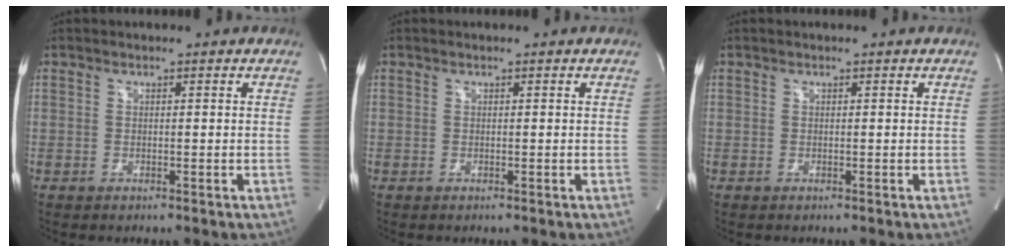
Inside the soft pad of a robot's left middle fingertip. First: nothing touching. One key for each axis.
{"total": 0.0}
{"total": 0.0}